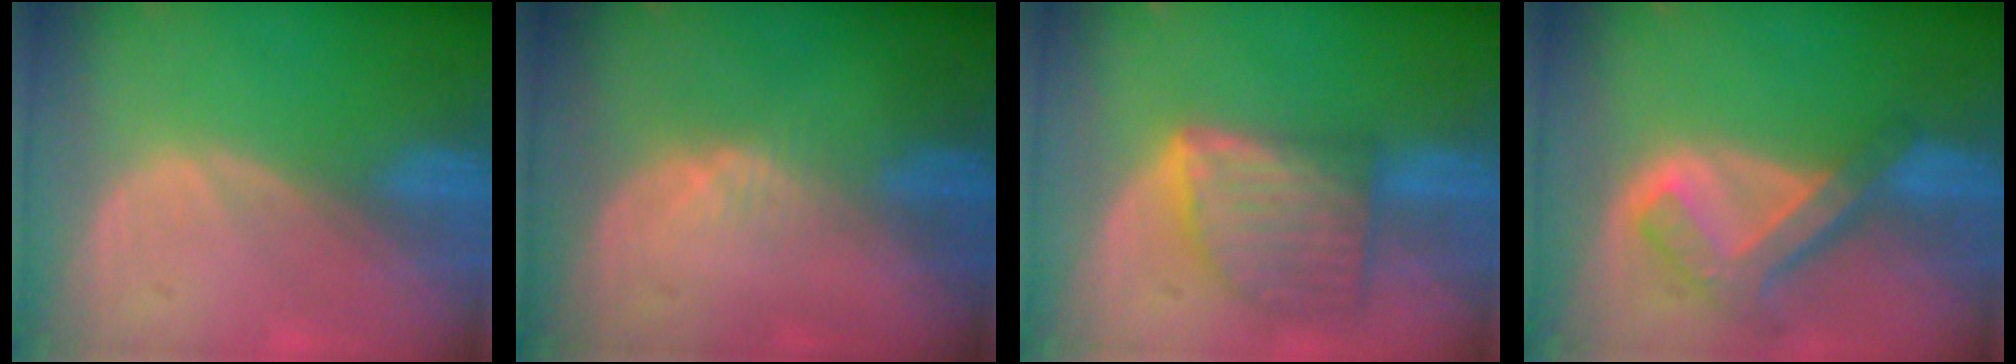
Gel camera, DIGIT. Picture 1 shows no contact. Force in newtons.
{"total": 1.7, "press": 1.5, "slide": 0.8}
{"total": 8.3, "press": 7.5, "slide": 3.6}
{"total": 7.6, "press": 6.5, "slide": 4.0}